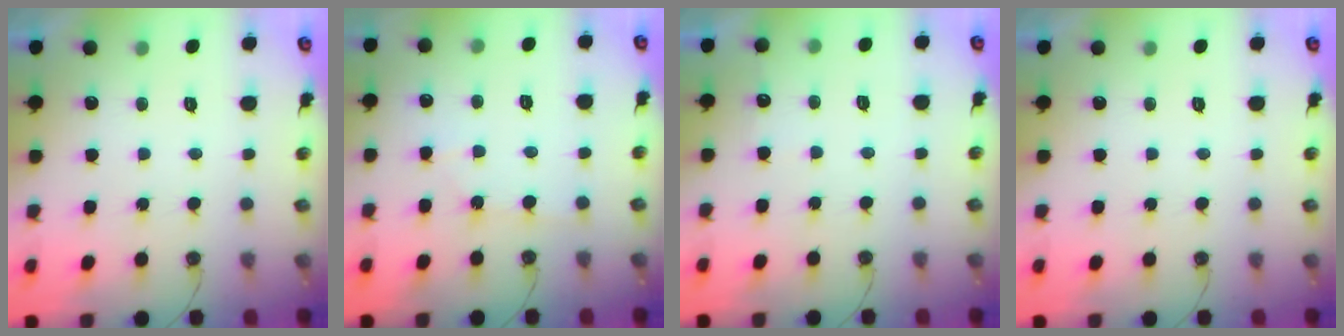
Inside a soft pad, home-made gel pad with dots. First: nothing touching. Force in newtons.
{"total": 2.6, "press": 2.6, "slide": 0.3}
{"total": 3.0, "press": 3.0, "slide": 0.3}
{"total": 0.0}